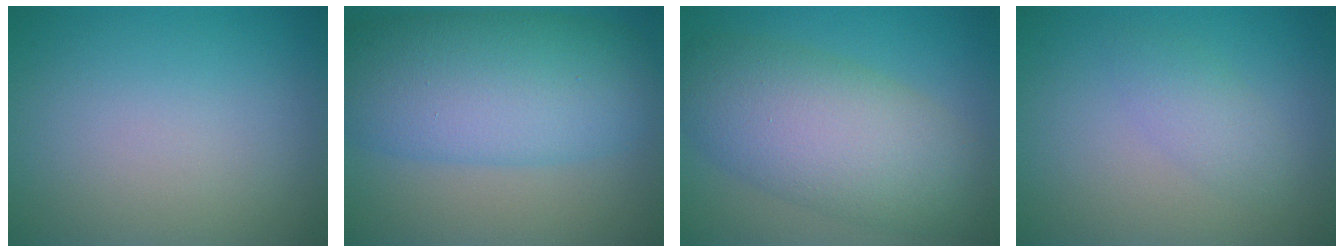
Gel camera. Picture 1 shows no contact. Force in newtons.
{"total": 10.1, "press": 10.1, "slide": 0.2}
{"total": 8.9, "press": 8.9, "slide": 0.2}
{"total": 1.9, "press": 1.9, "slide": 0.2}